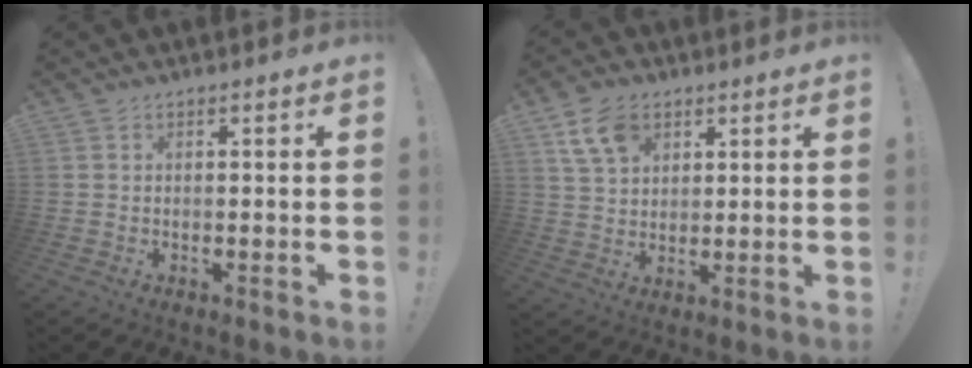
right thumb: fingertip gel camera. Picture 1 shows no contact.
{"total": 9.6, "force": [4.9, 6.4, 5.2], "torque": [-0.094, -0.006, 0.099]}